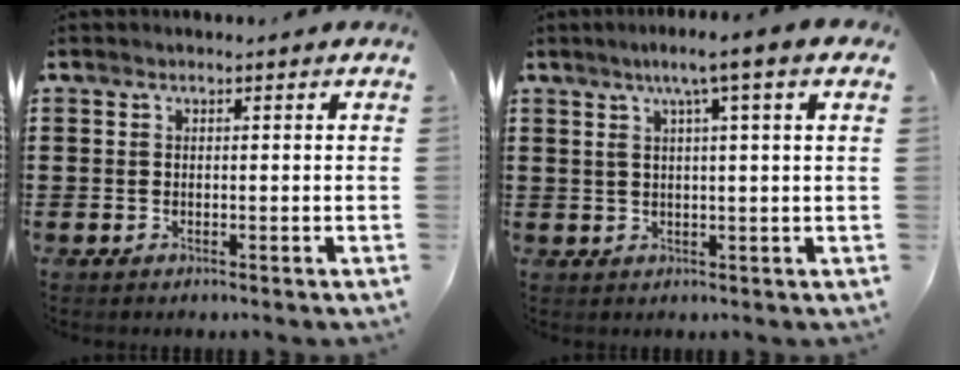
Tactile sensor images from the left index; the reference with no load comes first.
{"total": 4.3, "force": [1.7, -0.7, 3.9], "torque": [-0.079, -0.003, 0.022]}